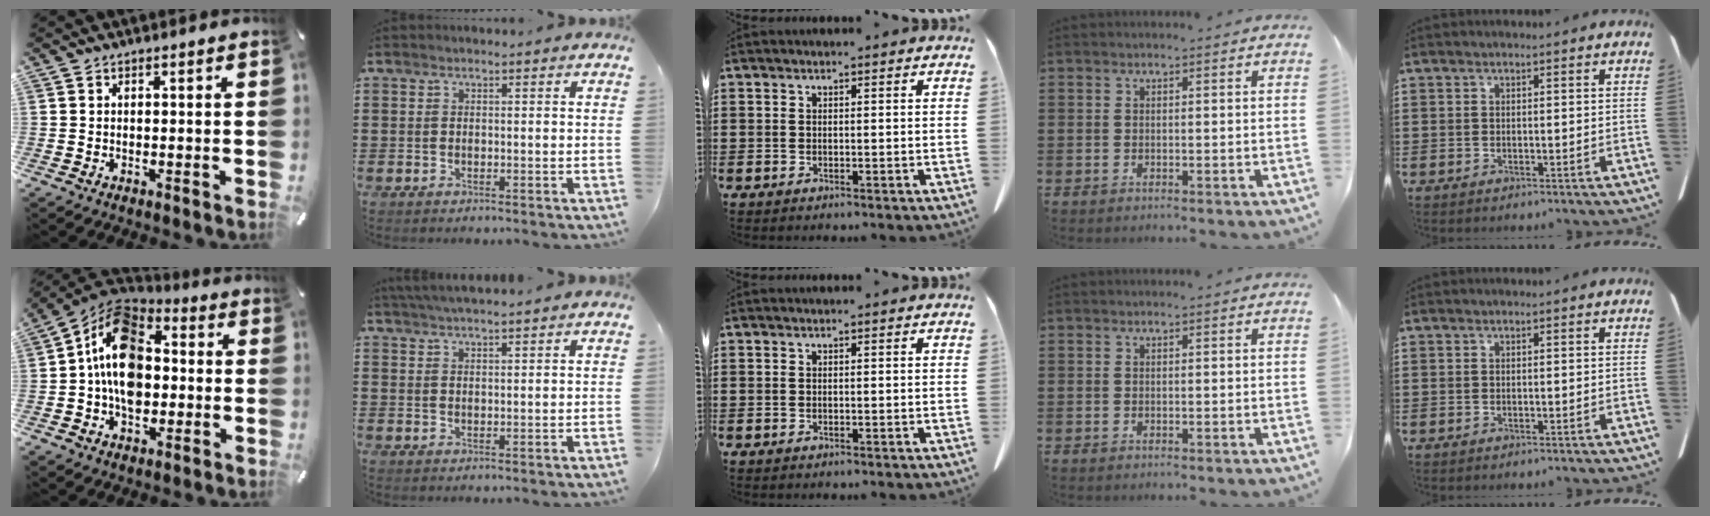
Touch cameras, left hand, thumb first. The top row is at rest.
{"thumb": {"total": 15.1, "force": [-1.5, 10.9, 10.3], "torque": [-0.189, 0.018, -0.031]}, "index": {"total": 2.7, "force": [2.6, -0.2, 0.6], "torque": [-0.019, -0.001, 0.049]}}